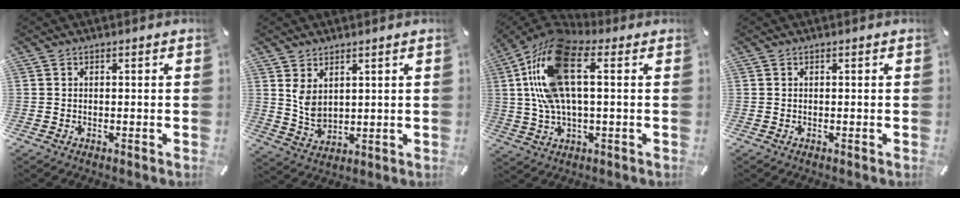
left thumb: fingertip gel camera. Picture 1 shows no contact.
{"total": 5.3, "force": [2.7, 3.4, 3.0], "torque": [-0.078, -0.015, 0.049]}
{"total": 18.0, "force": [4.0, 8.1, 15.6], "torque": [-0.327, 0.006, 0.069]}
{"total": 0.0}